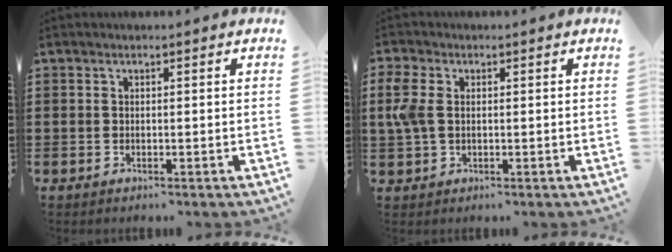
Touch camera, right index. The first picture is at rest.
{"total": 4.6, "force": [0.5, 3.0, 3.5], "torque": [-0.103, 0.000, 0.000]}